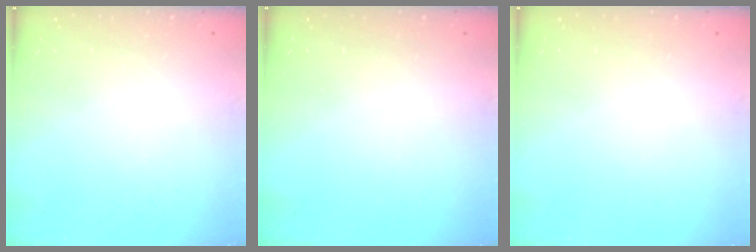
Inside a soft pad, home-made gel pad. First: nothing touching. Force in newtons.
{"total": 0.0}
{"total": 0.0}